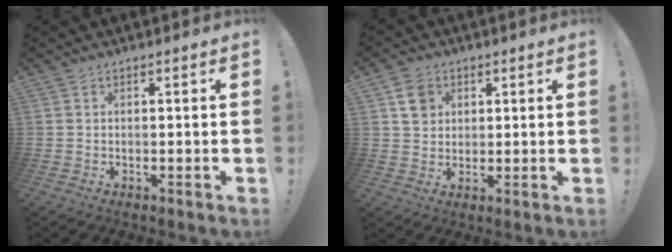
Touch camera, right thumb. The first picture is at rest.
{"total": 6.9, "force": [2.9, 5.7, 2.7], "torque": [-0.029, -0.004, 0.055]}